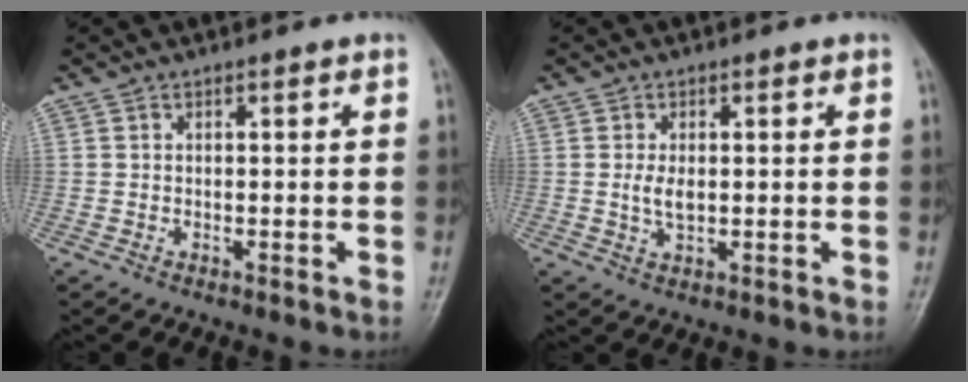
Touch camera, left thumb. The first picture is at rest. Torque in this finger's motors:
{"motor_torque": [-0.02, 0.28, 0.25, 0.29, 0.02]}